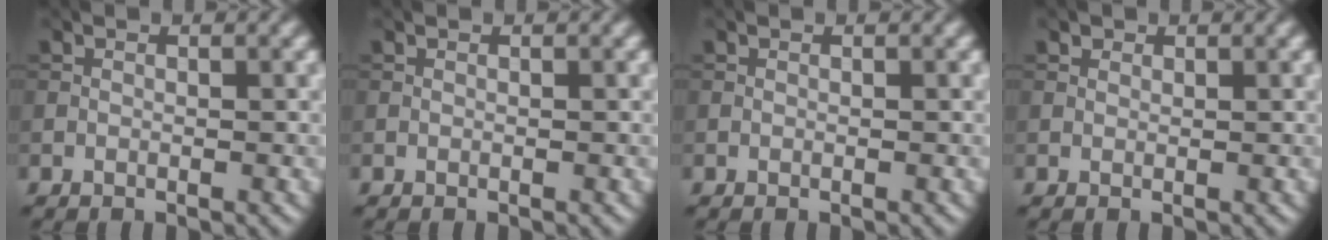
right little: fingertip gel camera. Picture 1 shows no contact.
{"total": 0.0}
{"total": 0.0}
{"total": 1.6, "force": [-0.4, -1.0, -1.2], "torque": [0.000, -0.009, 0.024]}